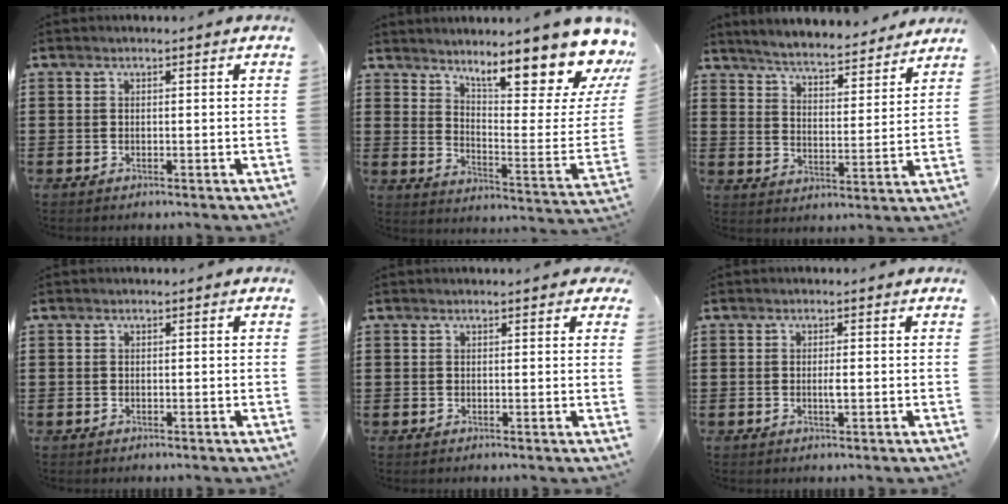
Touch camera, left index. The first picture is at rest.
{"total": 15.0, "force": [11.0, 3.0, 9.8], "torque": [-0.146, -0.097, 0.178]}
{"total": 4.8, "force": [4.8, -0.2, 0.7], "torque": [-0.039, -0.038, 0.078]}
{"total": 0.0}
{"total": 0.8, "force": [0.6, 0.2, 0.5], "torque": [-0.011, 0.003, 0.012]}
{"total": 1.3, "force": [-0.1, 0.2, 1.2], "torque": [-0.025, -0.002, -0.002]}